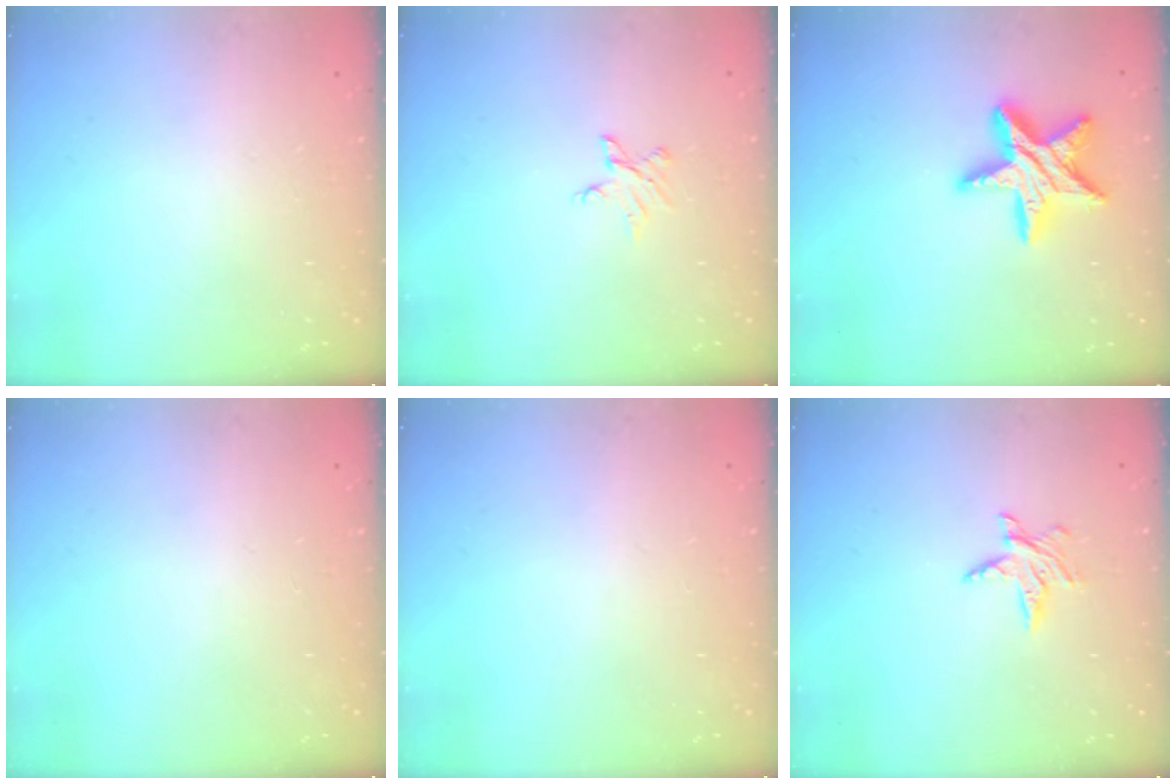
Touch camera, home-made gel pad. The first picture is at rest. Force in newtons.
{"total": 4.0, "press": 3.9, "slide": 0.4}
{"total": 16.0, "press": 16.0, "slide": 1.0}
{"total": 0.0}
{"total": 0.0}
{"total": 5.7, "press": 5.7, "slide": 0.5}